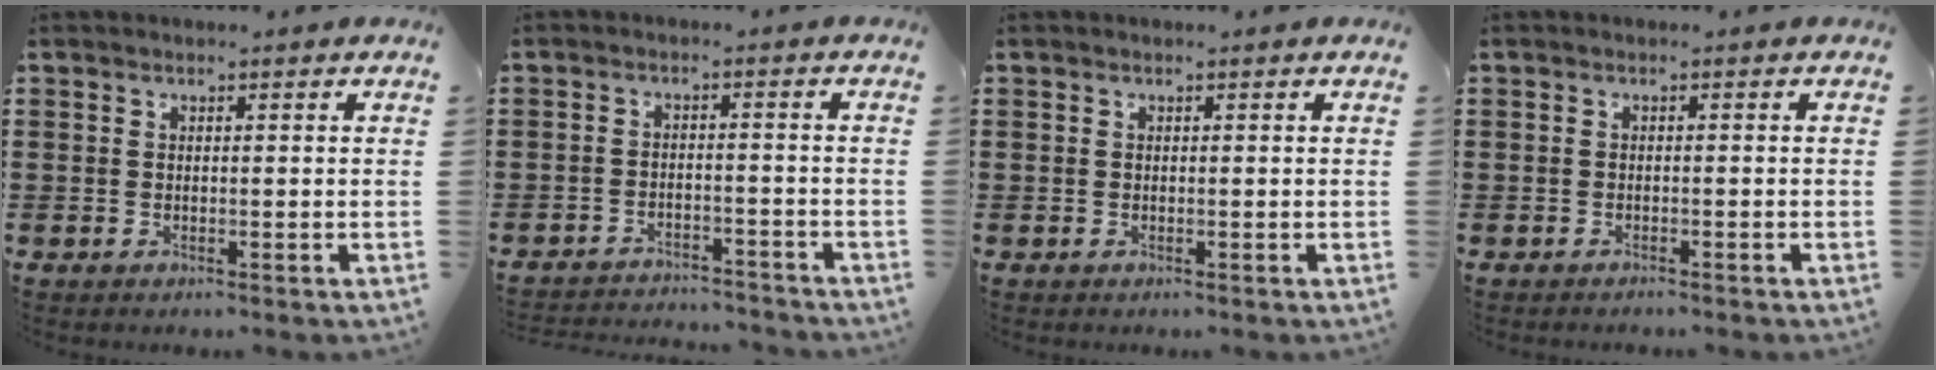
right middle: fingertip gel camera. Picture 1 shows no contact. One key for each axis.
{"total": 2.9, "fx": -2.8, "fy": 0.1, "fz": 0.1, "tx": -0.010, "ty": -0.002, "tz": -0.060}
{"total": 0.0}
{"total": 0.6, "fx": -0.6, "fy": -0.1, "fz": 0.1, "tx": -0.005, "ty": -0.002, "tz": -0.011}